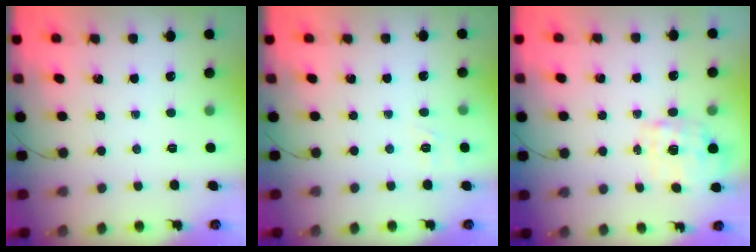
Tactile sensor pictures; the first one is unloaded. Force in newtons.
{"total": 1.7, "press": 0.3, "slide": 1.6}
{"total": 1.9, "press": 1.8, "slide": 0.6}